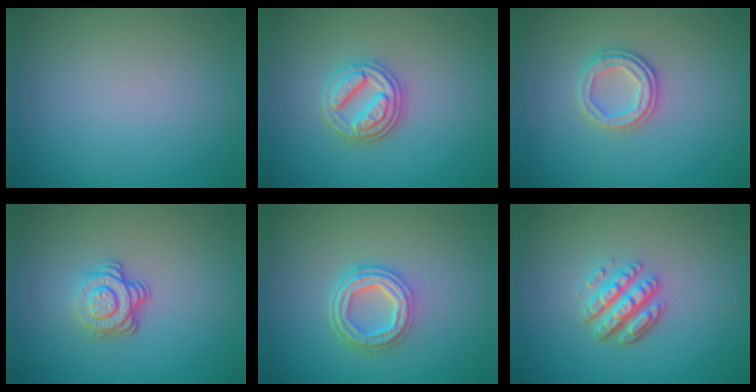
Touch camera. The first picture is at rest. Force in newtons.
{"total": 3.6, "press": 3.1, "slide": 1.7}
{"total": 2.5, "press": 2.4, "slide": 0.6}
{"total": 3.7, "press": 2.6, "slide": 2.6}
{"total": 4.4, "press": 3.4, "slide": 2.9}
{"total": 4.3, "press": 3.3, "slide": 2.7}